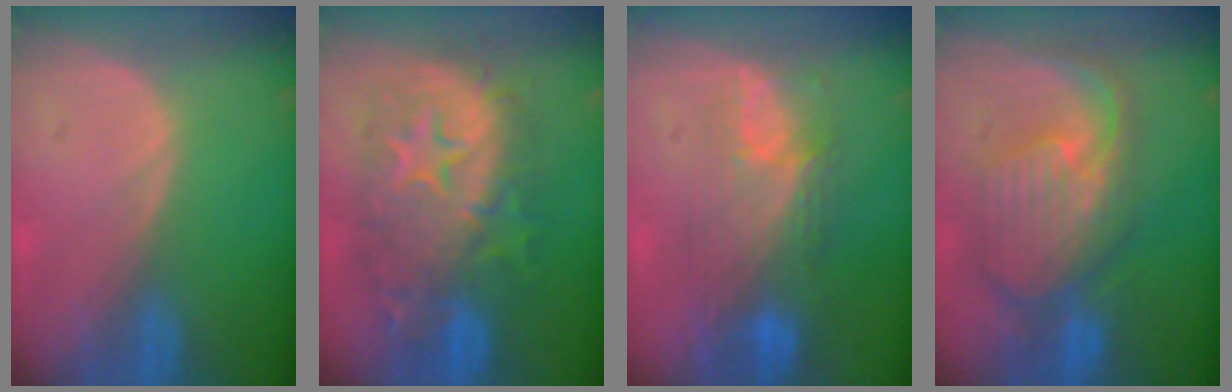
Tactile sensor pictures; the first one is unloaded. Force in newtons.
{"total": 12.6, "press": 12.5, "slide": 1.2}
{"total": 9.2, "press": 8.2, "slide": 4.3}
{"total": 10.5, "press": 9.4, "slide": 4.7}